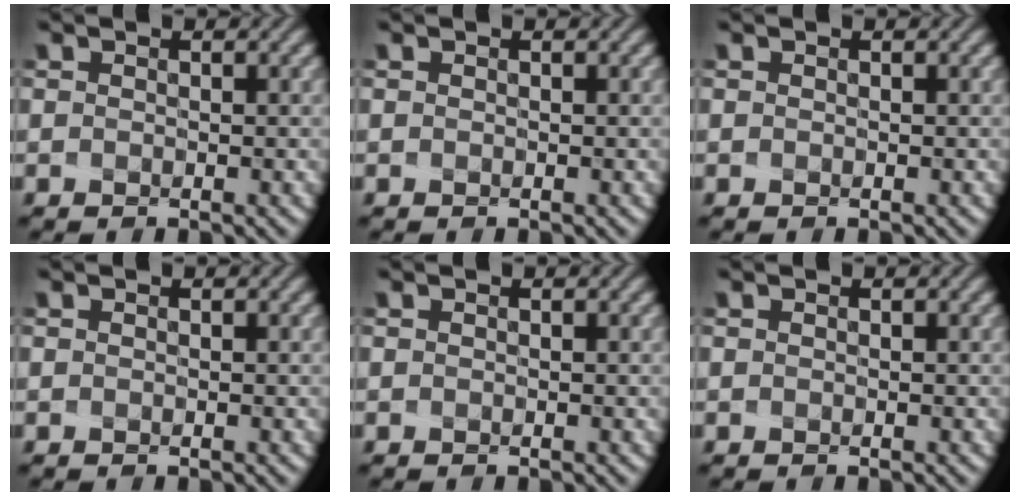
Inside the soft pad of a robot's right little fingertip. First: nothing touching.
{"total": 0.0}
{"total": 0.0}
{"total": 0.0}
{"total": 0.0}
{"total": 0.0}